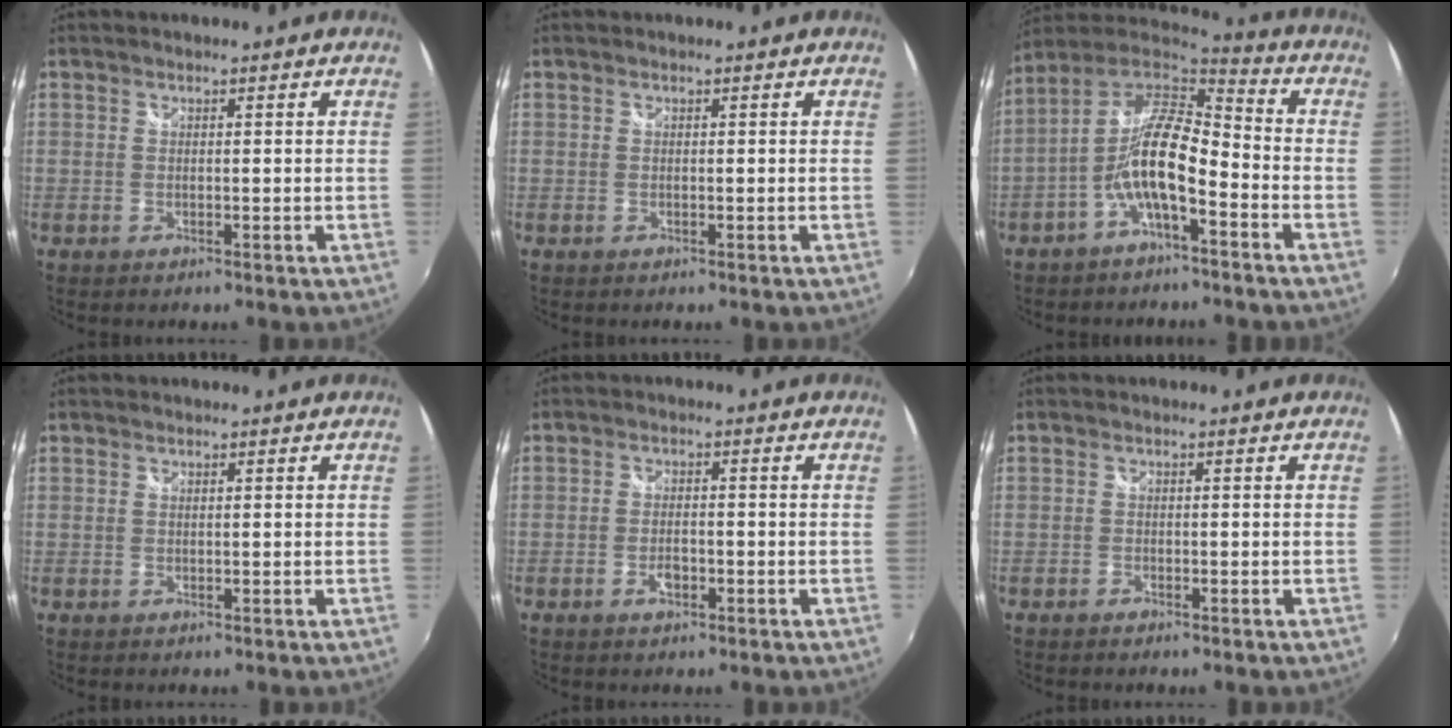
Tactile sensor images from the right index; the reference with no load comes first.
{"total": 0.0}
{"total": 12.6, "force": [-4.9, 4.2, 10.9], "torque": [-0.223, 0.010, -0.093]}
{"total": 0.6, "force": [0.2, 0.6, 0.0], "torque": [0.003, 0.001, 0.002]}
{"total": 2.9, "force": [-1.3, 1.5, 2.1], "torque": [-0.041, -0.001, -0.024]}
{"total": 0.9, "force": [-0.7, 0.4, 0.2], "torque": [-0.007, -0.003, -0.015]}